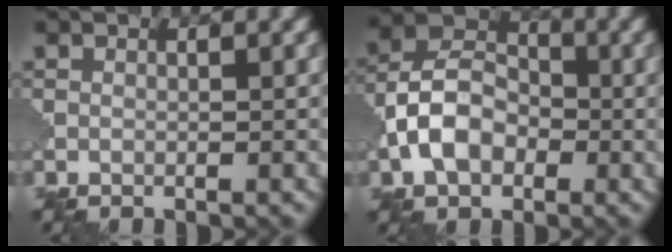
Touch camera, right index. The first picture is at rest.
{"total": 6.4, "force": [-2.0, 4.4, 4.2], "torque": [-0.081, 0.014, -0.046]}